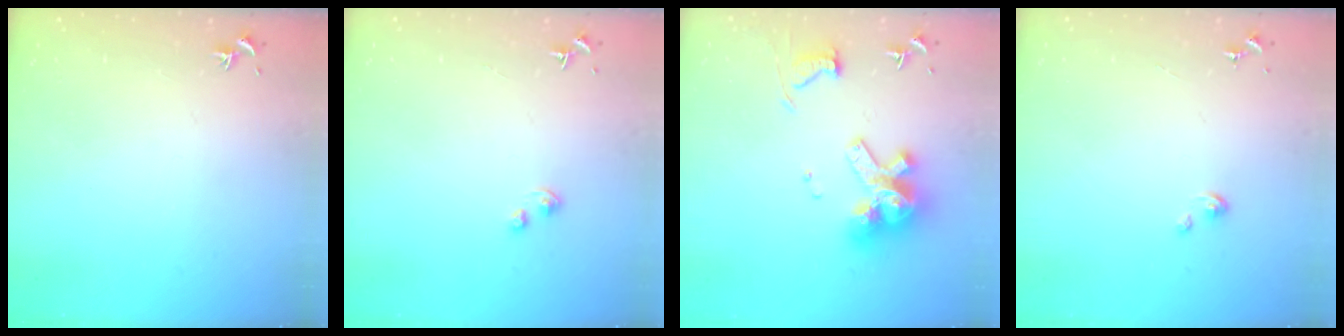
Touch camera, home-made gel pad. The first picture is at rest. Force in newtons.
{"total": 1.5, "press": 1.5, "slide": 0.4}
{"total": 15.3, "press": 15.2, "slide": 1.7}
{"total": 1.8, "press": 1.8, "slide": 0.2}